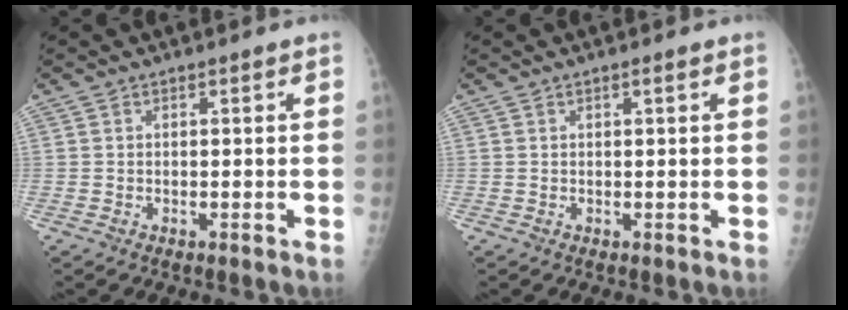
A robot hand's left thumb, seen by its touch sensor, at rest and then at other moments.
{"total": 0.9, "force": [0.4, 0.2, 0.8], "torque": [-0.014, 0.001, 0.006]}